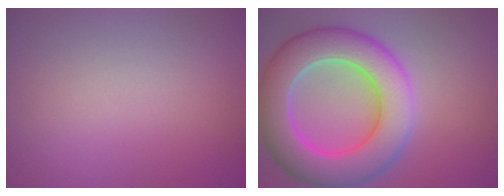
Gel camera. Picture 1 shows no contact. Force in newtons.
{"total": 10.1, "press": 10.1, "slide": 0.3}